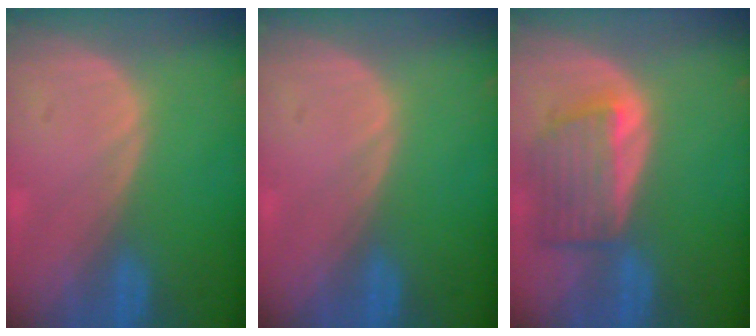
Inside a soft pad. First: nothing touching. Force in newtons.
{"total": 0.0}
{"total": 6.4, "press": 6.3, "slide": 1.3}